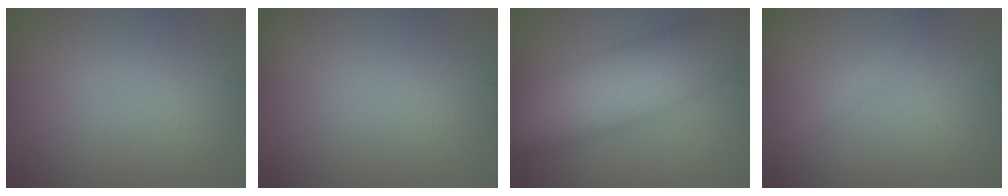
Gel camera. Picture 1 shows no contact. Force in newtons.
{"total": 0.0}
{"total": 10.5, "press": 10.4, "slide": 0.5}
{"total": 1.3, "press": 1.3, "slide": 0.1}